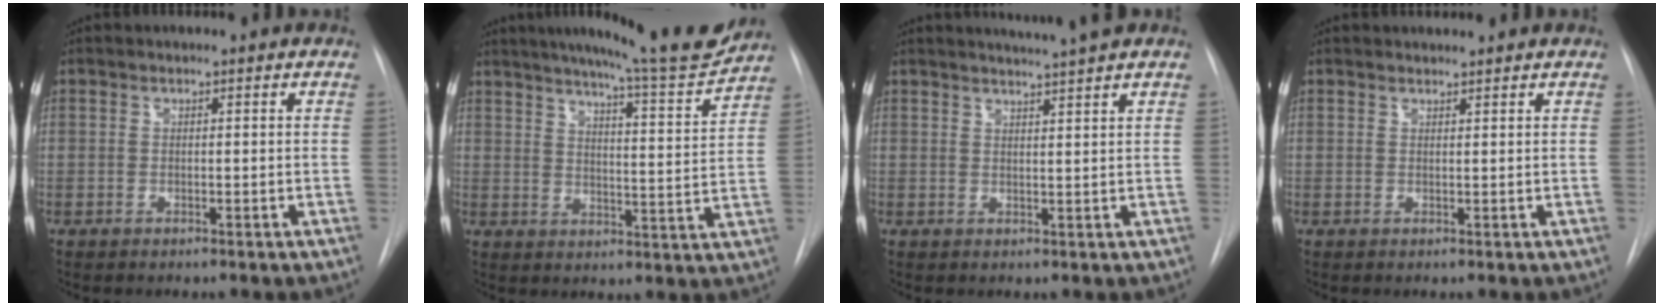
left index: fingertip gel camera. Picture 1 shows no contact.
{"total": 15.6, "force": [14.3, 0.5, 6.3], "torque": [-0.092, -0.046, 0.184]}
{"total": 4.7, "force": [4.1, -1.2, 2.0], "torque": [-0.033, -0.003, 0.058]}
{"total": 1.5, "force": [1.5, -0.1, 0.1], "torque": [-0.002, 0.007, 0.028]}